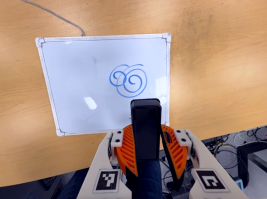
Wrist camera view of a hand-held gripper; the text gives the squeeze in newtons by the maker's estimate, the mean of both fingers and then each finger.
{"total": 5.4, "left": 5.3, "right": 5.5}